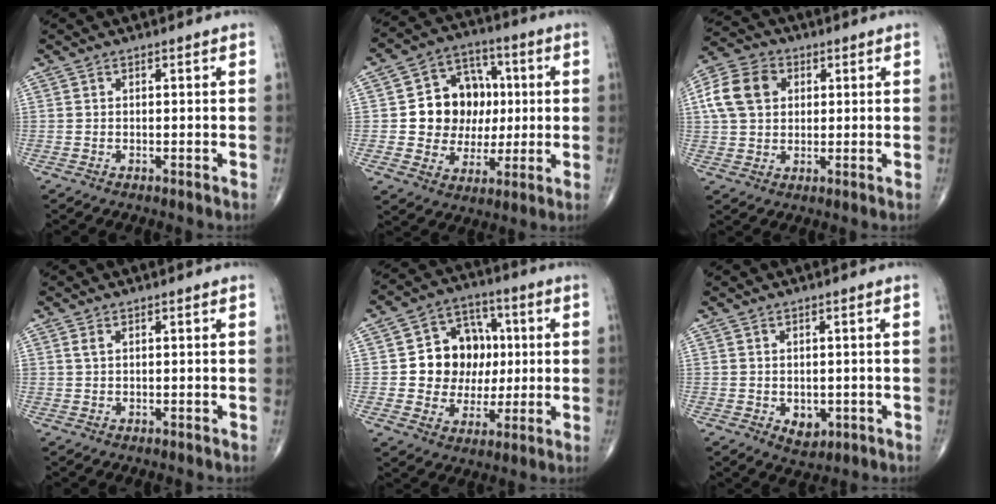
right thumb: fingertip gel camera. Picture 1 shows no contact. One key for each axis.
{"total": 14.2, "fx": 1.2, "fy": 12.0, "fz": 7.4, "tx": -0.057, "ty": 0.019, "tz": 0.027}
{"total": 10.5, "fx": 2.5, "fy": 8.0, "fz": 6.3, "tx": -0.109, "ty": 0.011, "tz": 0.040}
{"total": 1.0, "fx": 0.5, "fy": 0.6, "fz": 0.7, "tx": -0.016, "ty": 0.006, "tz": 0.012}
{"total": 13.5, "fx": 1.2, "fy": 11.5, "fz": 6.9, "tx": -0.047, "ty": 0.018, "tz": 0.027}
{"total": 3.7, "fx": -0.7, "fy": 2.6, "fz": 2.4, "tx": -0.021, "ty": -0.004, "tz": 0.001}